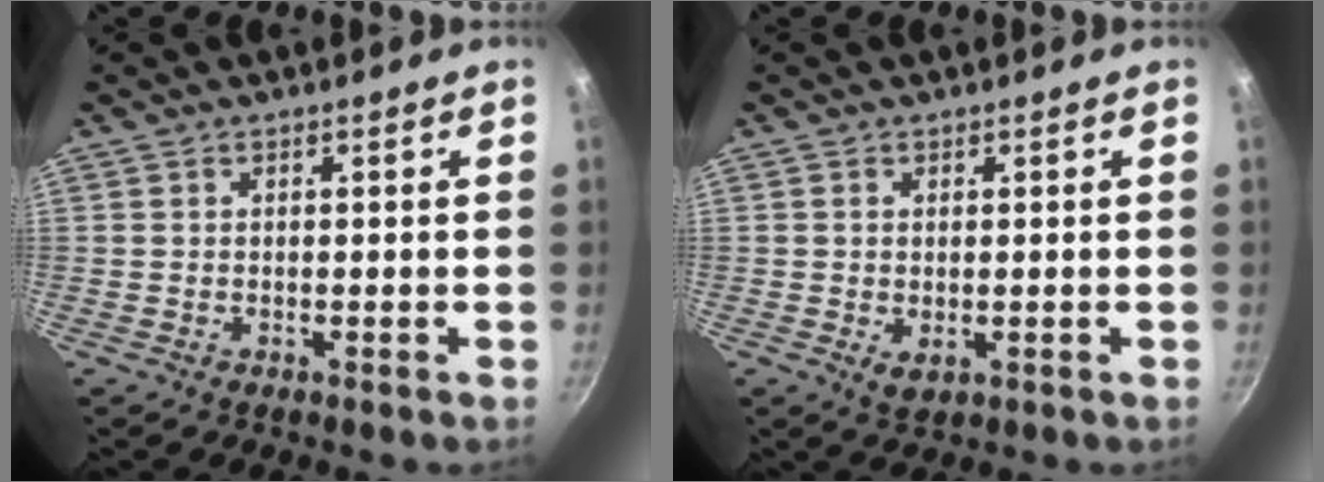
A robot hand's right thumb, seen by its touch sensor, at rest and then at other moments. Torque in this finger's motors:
{"motor_torque": [-0.33, 0.24, 0.51, 0.13, 0.07]}